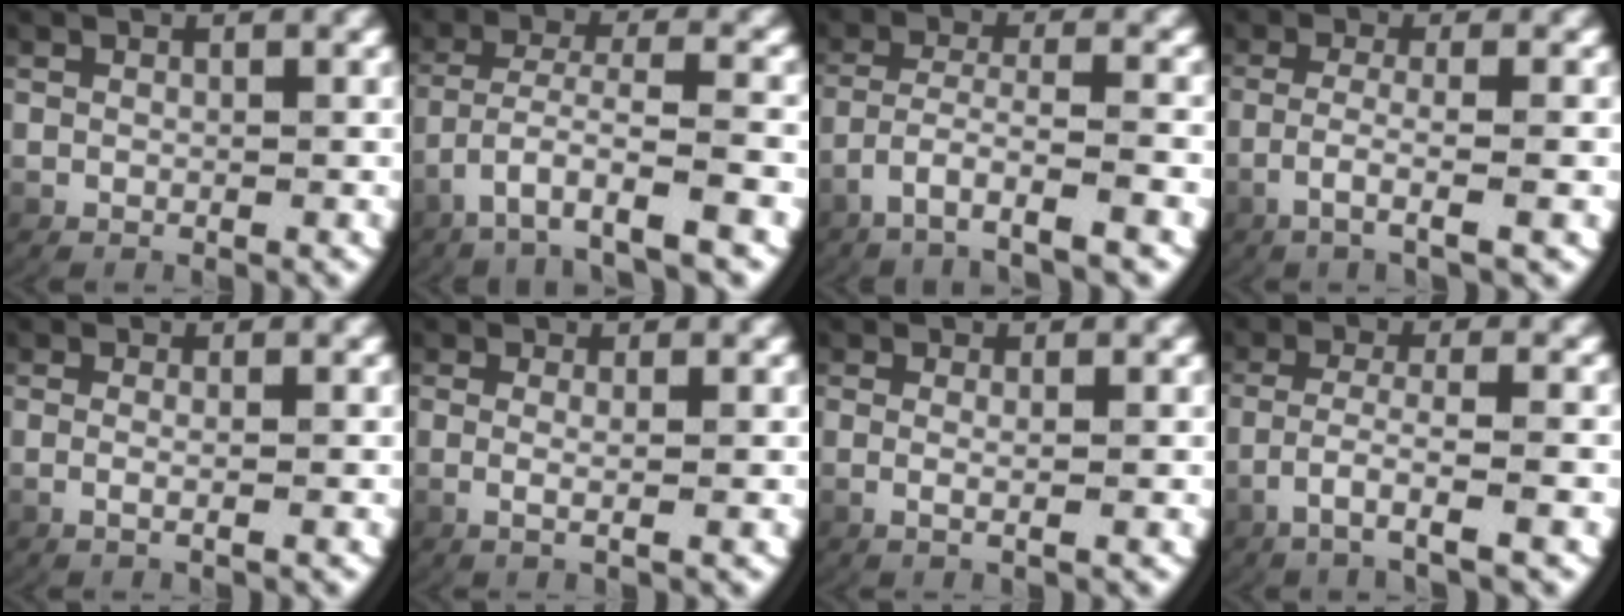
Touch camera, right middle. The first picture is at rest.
{"total": 4.5, "force": [-2.2, 1.1, 3.8], "torque": [-0.089, -0.017, -0.022]}
{"total": 4.4, "force": [-2.8, 0.7, 3.3], "torque": [-0.075, -0.019, -0.034]}
{"total": 3.2, "force": [-1.3, 0.1, 3.0], "torque": [-0.069, -0.012, -0.013]}
{"total": 1.3, "force": [-0.4, -0.2, 1.2], "torque": [-0.040, -0.010, -0.003]}
{"total": 1.7, "force": [0.1, -0.2, 1.7], "torque": [-0.048, -0.011, 0.008]}
{"total": 1.4, "force": [0.0, -0.2, 1.4], "torque": [-0.041, -0.011, 0.006]}
{"total": 4.0, "force": [-2.3, 0.3, 3.3], "torque": [-0.072, -0.014, -0.028]}